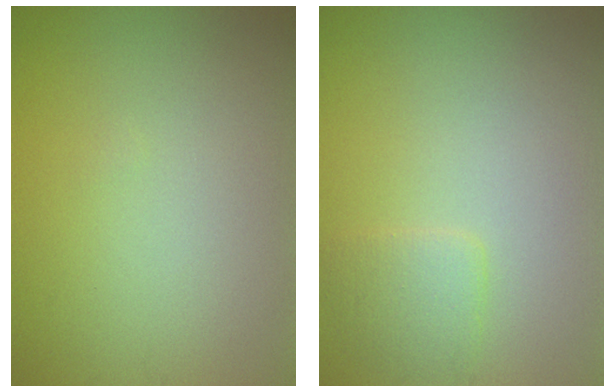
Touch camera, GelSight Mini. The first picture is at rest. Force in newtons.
{"total": 1.6, "press": 1.6, "slide": 0.1}